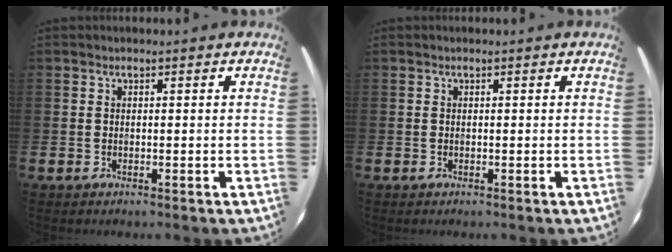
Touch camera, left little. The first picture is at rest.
{"total": 0.0}